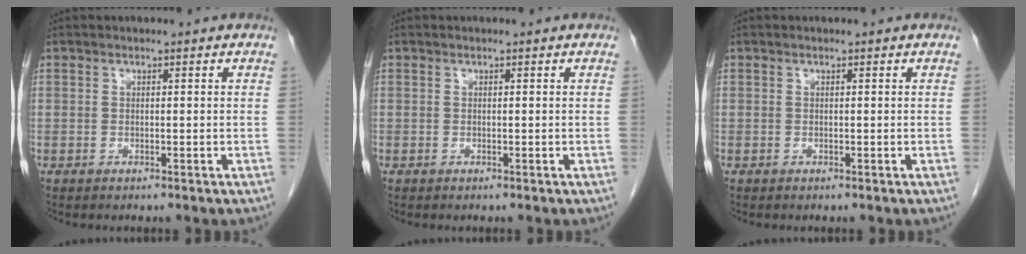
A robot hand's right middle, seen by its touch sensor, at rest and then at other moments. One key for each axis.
{"total": 0.0}
{"total": 0.0}